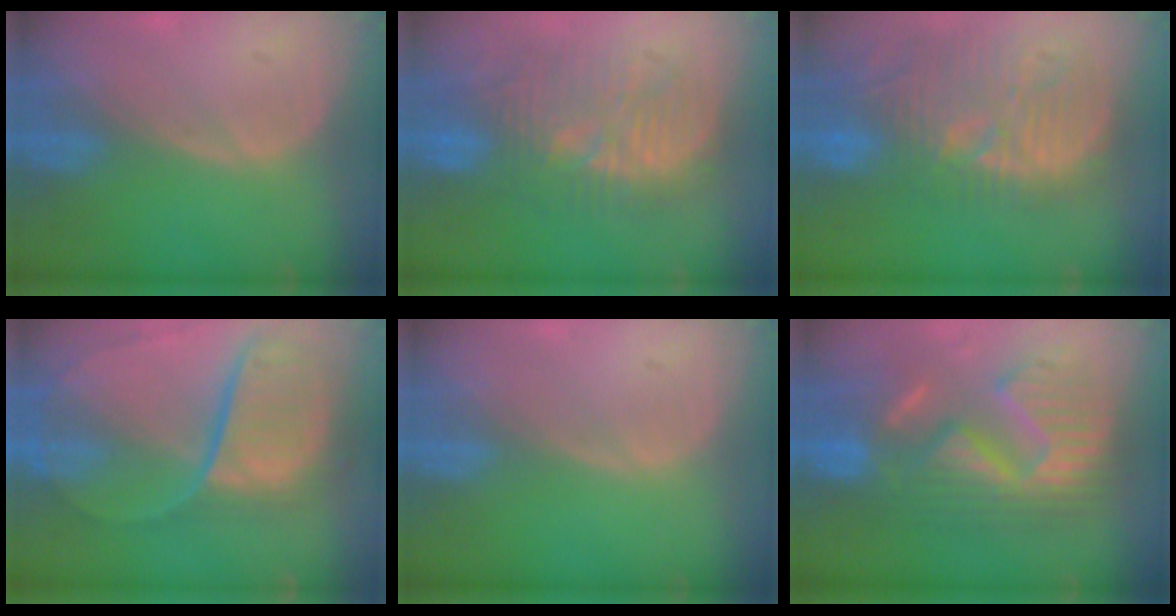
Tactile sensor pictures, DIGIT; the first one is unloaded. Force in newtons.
{"total": 10.7, "press": 10.6, "slide": 0.9}
{"total": 13.5, "press": 12.5, "slide": 5.0}
{"total": 11.4, "press": 9.5, "slide": 6.4}
{"total": 0.0}
{"total": 12.7, "press": 12.7, "slide": 1.3}